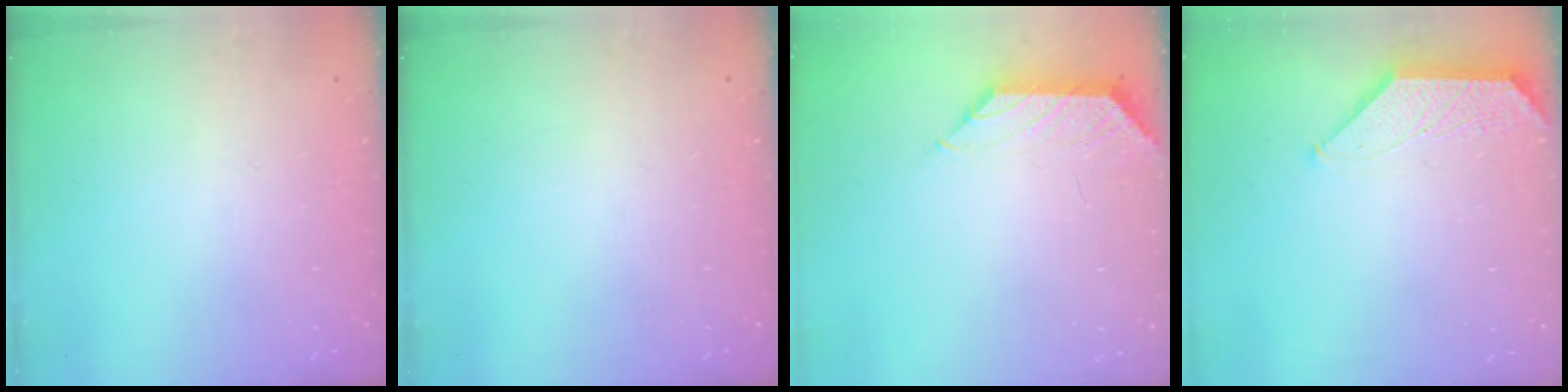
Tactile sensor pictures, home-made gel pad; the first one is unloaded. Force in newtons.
{"total": 0.0}
{"total": 1.5, "press": 1.3, "slide": 0.6}
{"total": 0.8, "press": 0.8, "slide": 0.2}